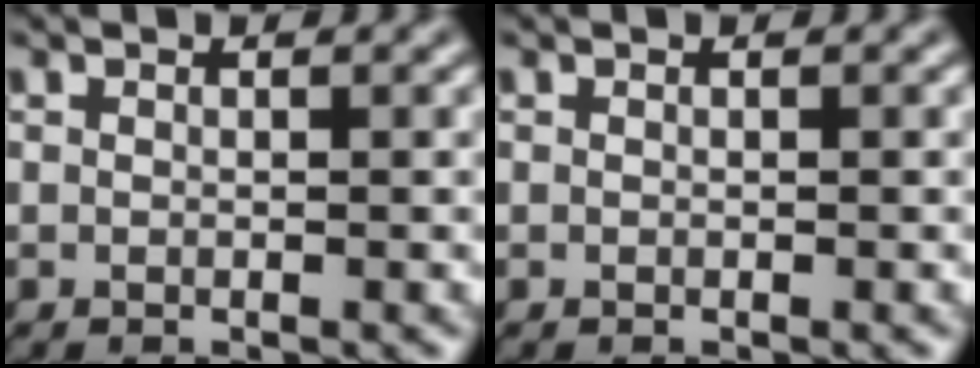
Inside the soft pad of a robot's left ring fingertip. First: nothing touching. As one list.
[{"total": 0.0}]